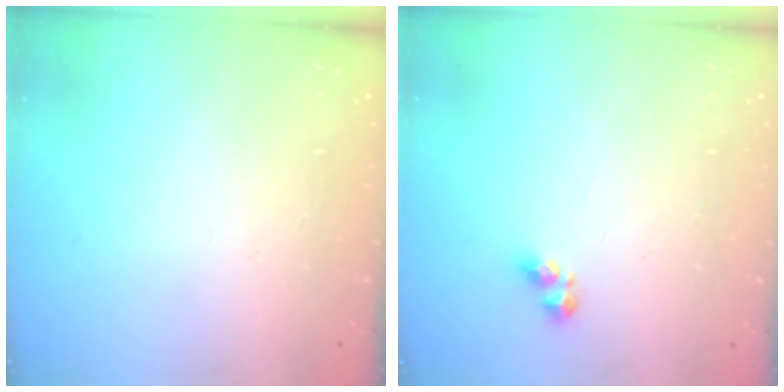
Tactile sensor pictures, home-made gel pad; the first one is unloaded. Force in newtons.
{"total": 5.5, "press": 5.5, "slide": 0.6}